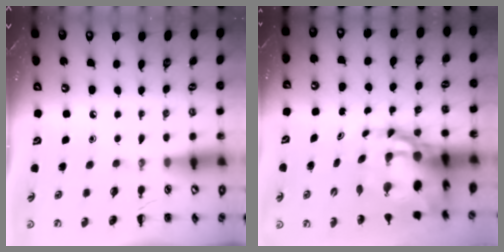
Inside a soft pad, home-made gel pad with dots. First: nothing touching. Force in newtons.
{"total": 13.3, "press": 12.8, "slide": 3.6}